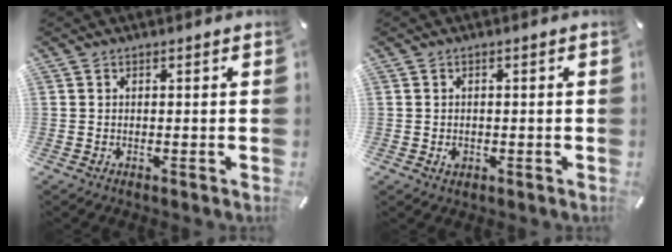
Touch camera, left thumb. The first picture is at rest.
{"total": 1.7, "force": [-0.4, 1.4, 0.8], "torque": [-0.016, 0.004, -0.009]}